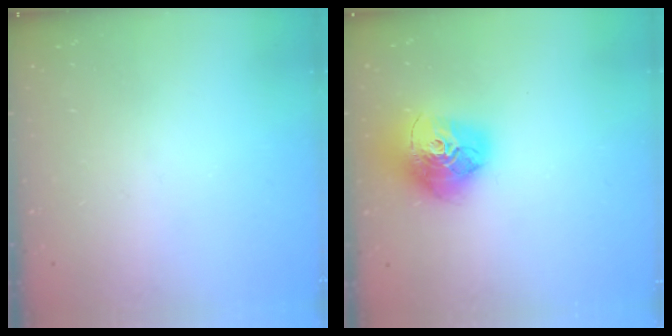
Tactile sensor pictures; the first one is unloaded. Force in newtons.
{"total": 18.4, "press": 18.3, "slide": 2.0}